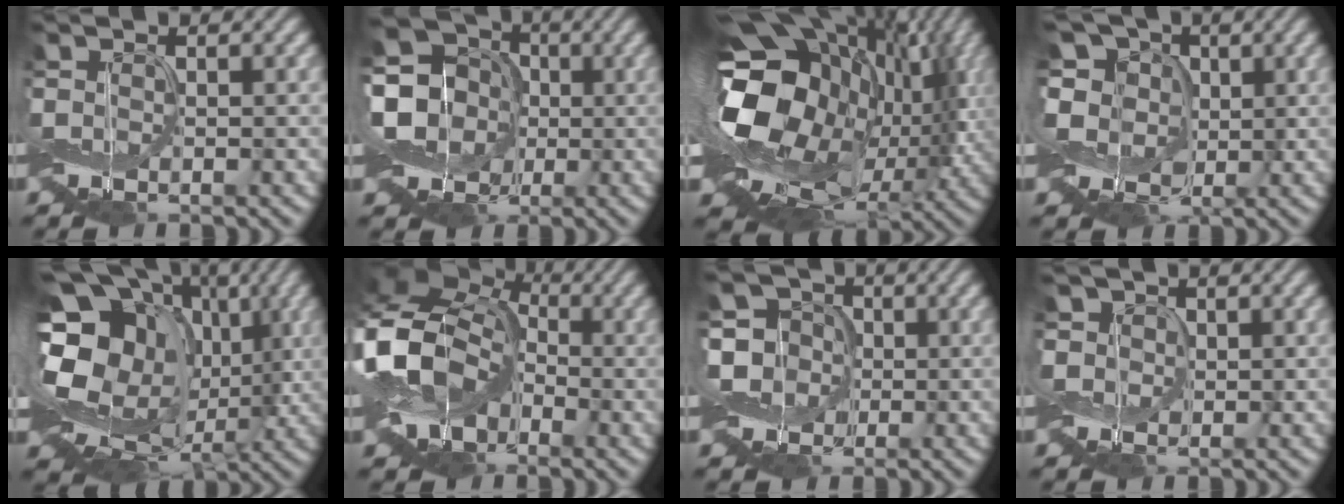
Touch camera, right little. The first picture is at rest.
{"total": 10.4, "force": [-0.7, 9.3, 4.7], "torque": [-0.121, 0.025, -0.054]}
{"total": 17.6, "force": [1.5, 12.4, 12.4], "torque": [-0.221, -0.021, 0.050]}
{"total": 9.2, "force": [2.3, 7.2, 5.3], "torque": [-0.114, 0.028, 0.007]}
{"total": 19.1, "force": [3.1, 14.8, 11.7], "torque": [-0.227, 0.011, 0.056]}
{"total": 14.9, "force": [-2.1, 11.4, 9.4], "torque": [-0.195, -0.002, -0.088]}
{"total": 4.9, "force": [-0.6, 4.4, 2.0], "torque": [-0.049, 0.010, -0.035]}
{"total": 1.7, "force": [0.5, 1.6, 0.1], "torque": [-0.007, 0.002, -0.005]}